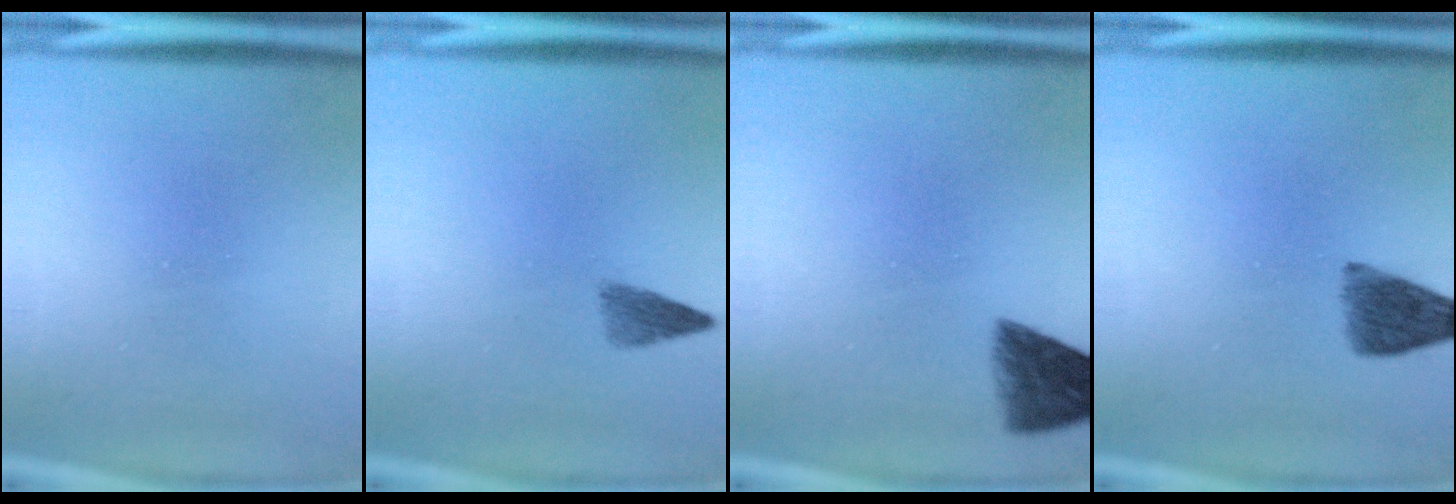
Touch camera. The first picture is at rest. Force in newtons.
{"total": 2.2}
{"total": 5.8}
{"total": 4.3}